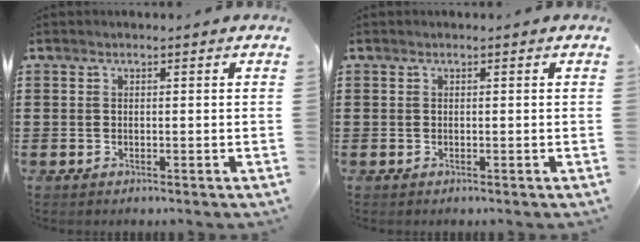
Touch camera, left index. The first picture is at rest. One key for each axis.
{"total": 0.0}